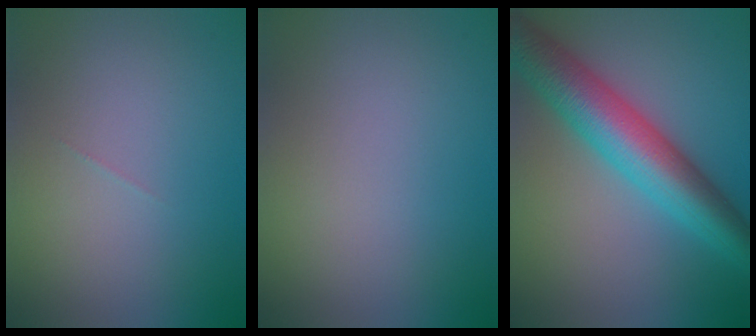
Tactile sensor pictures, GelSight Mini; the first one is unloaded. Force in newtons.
{"total": 0.0}
{"total": 8.5, "press": 8.5, "slide": 0.0}